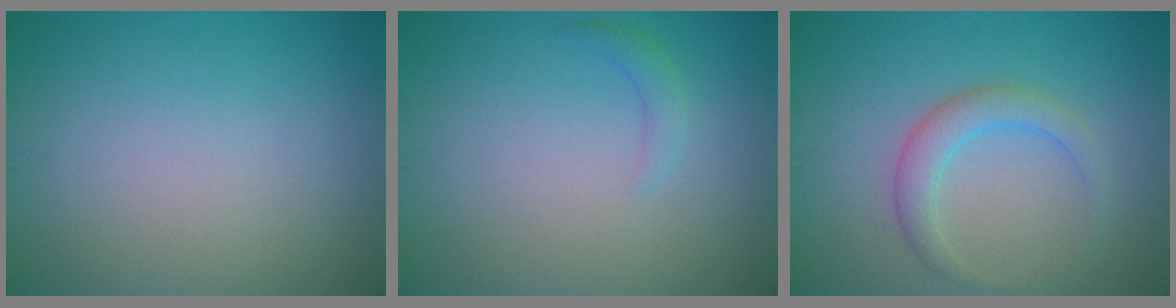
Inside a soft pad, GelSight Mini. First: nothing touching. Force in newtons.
{"total": 1.3, "press": 1.3, "slide": 0.1}
{"total": 2.8, "press": 2.8, "slide": 0.2}